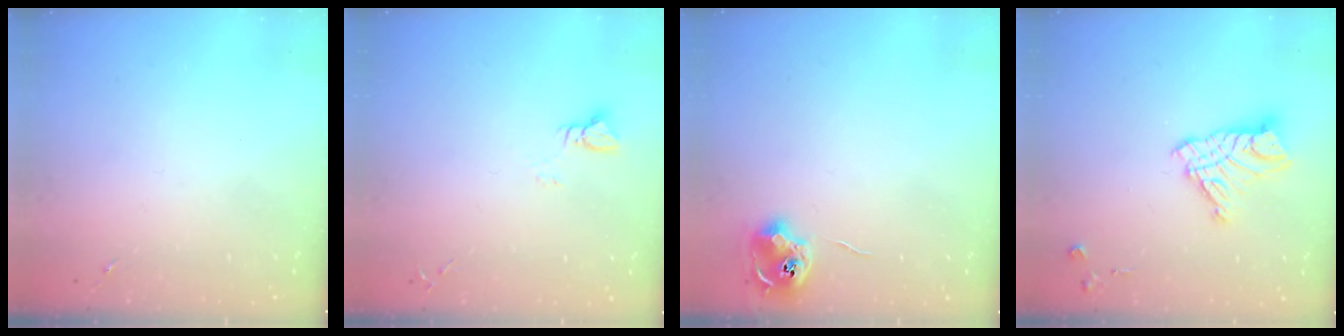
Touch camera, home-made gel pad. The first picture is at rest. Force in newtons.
{"total": 3.0, "press": 3.0, "slide": 0.3}
{"total": 8.8, "press": 8.8, "slide": 0.1}
{"total": 11.6, "press": 11.6, "slide": 1.0}